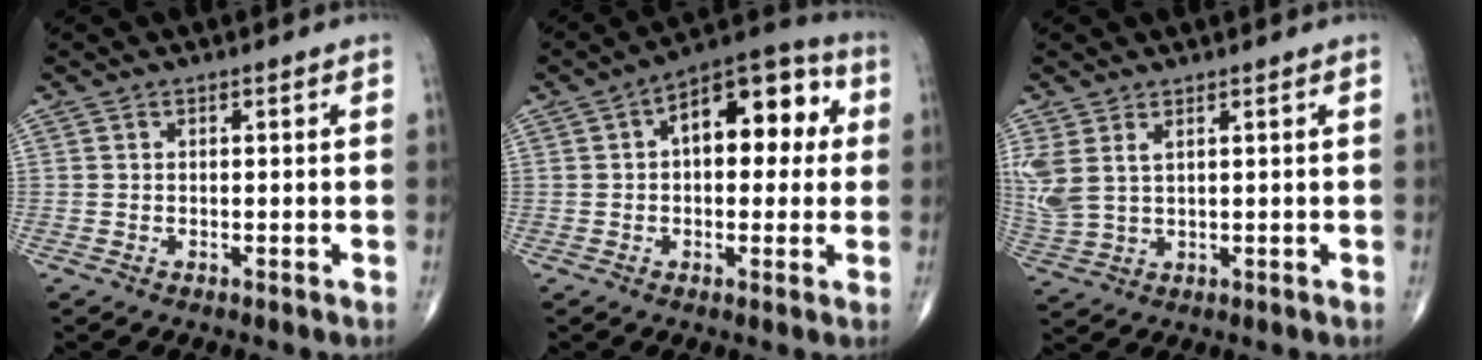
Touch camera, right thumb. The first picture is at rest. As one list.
[{"total": 14.5, "force": [2.6, 7.9, 11.9], "torque": [-0.129, 0.032, 0.028]}, {"total": 6.5, "force": [2.4, 3.5, 4.9], "torque": [-0.132, -0.001, 0.061]}]